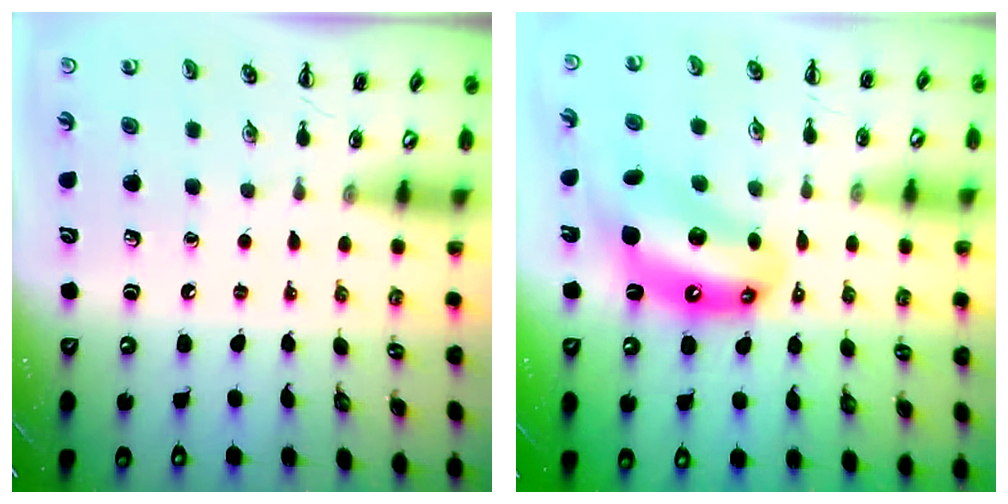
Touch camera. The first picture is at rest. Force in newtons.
{"total": 12.1, "press": 11.7, "slide": 3.1}